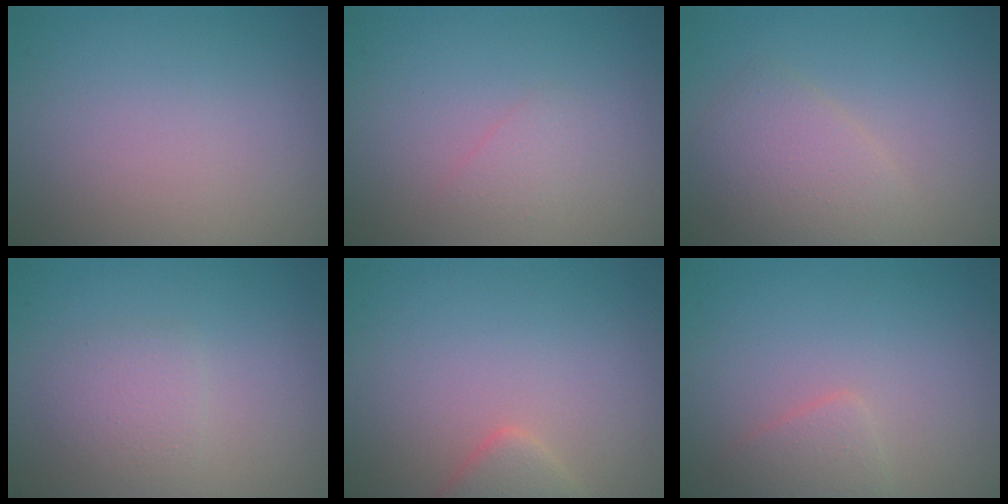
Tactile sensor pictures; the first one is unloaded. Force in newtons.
{"total": 1.0, "press": 1.0, "slide": 0.1}
{"total": 2.9, "press": 2.9, "slide": 0.1}
{"total": 1.9, "press": 1.9, "slide": 0.0}
{"total": 2.1, "press": 2.1, "slide": 0.2}
{"total": 1.6, "press": 1.6, "slide": 0.0}